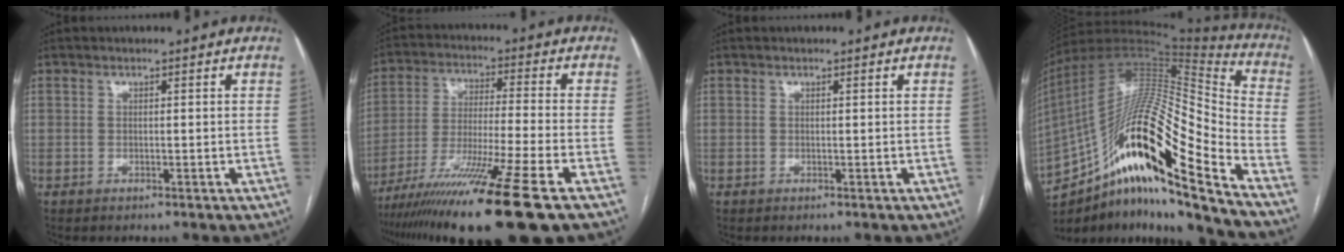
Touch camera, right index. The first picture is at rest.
{"total": 18.1, "force": [-12.1, -1.4, 13.3], "torque": [-0.228, -0.052, -0.209]}
{"total": 0.0}
{"total": 27.3, "force": [-15.3, 3.4, 22.4], "torque": [-0.396, 0.009, -0.268]}